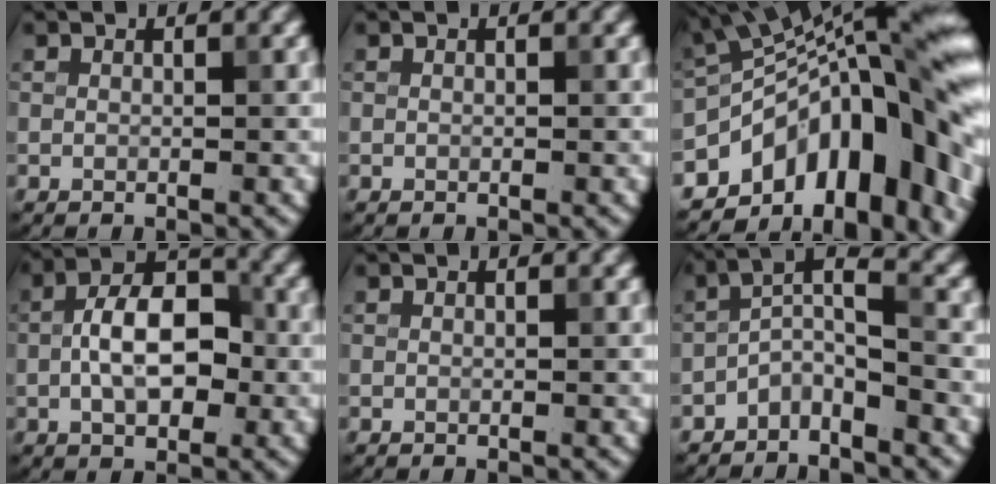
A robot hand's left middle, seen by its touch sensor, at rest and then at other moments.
{"total": 0.0}
{"total": 15.5, "force": [-6.0, 7.7, 12.1], "torque": [-0.150, 0.025, -0.104]}
{"total": 6.4, "force": [-0.8, 3.5, 5.3], "torque": [-0.091, 0.011, -0.019]}
{"total": 0.0}
{"total": 3.0, "force": [-2.2, 0.8, 1.9], "torque": [-0.038, 0.016, -0.047]}